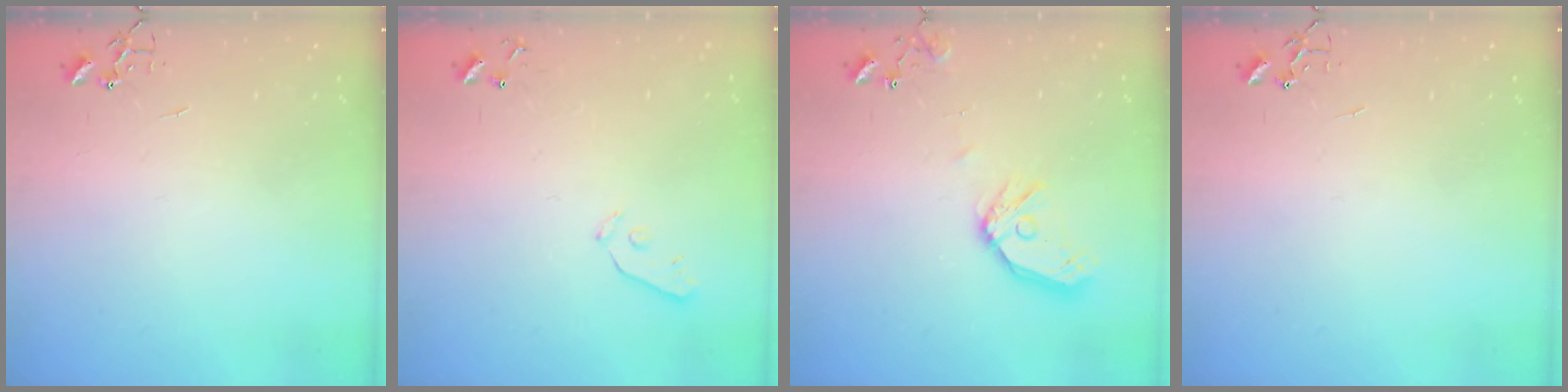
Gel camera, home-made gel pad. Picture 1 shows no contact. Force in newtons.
{"total": 4.0, "press": 4.0, "slide": 0.5}
{"total": 12.8, "press": 12.7, "slide": 1.8}
{"total": 0.0}